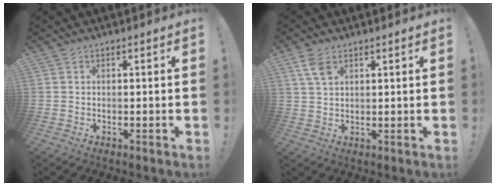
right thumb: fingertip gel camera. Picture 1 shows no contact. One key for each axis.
{"total": 5.3, "fx": 2.9, "fy": 2.8, "fz": 3.5, "tx": -0.061, "ty": -0.010, "tz": 0.054}